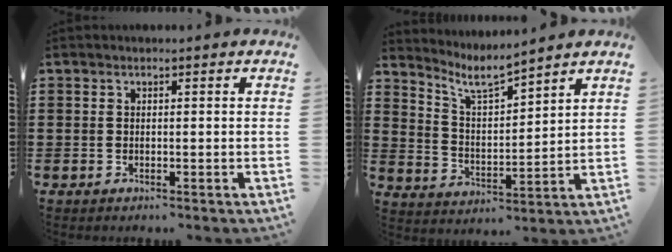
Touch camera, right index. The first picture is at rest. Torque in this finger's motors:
{"motor_torque": [-0.19, 0.14, -0.06, -0.01]}